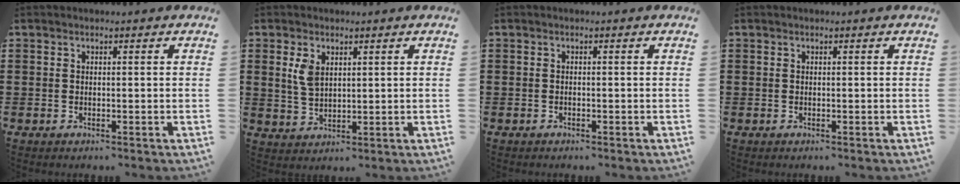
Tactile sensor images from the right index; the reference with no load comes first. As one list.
[{"total": 3.6, "force": [1.5, 2.1, 2.5], "torque": [-0.056, 0.007, 0.027]}, {"total": 0.0}, {"total": 0.0}]